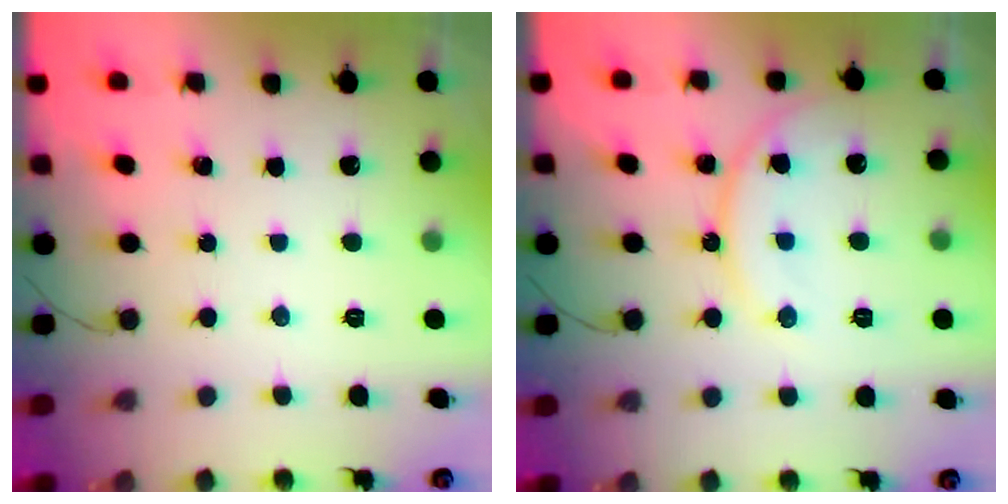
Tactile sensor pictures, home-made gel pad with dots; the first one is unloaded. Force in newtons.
{"total": 12.3, "press": 12.3, "slide": 0.5}